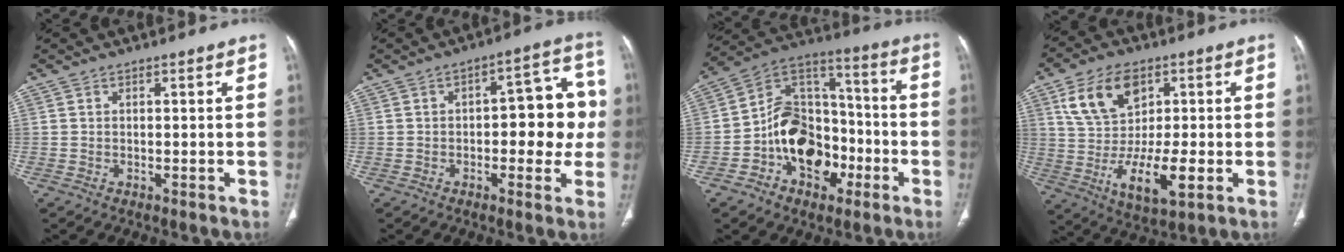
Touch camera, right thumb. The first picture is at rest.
{"total": 12.2, "force": [-0.4, 6.1, 10.5], "torque": [-0.081, 0.036, -0.009]}
{"total": 17.2, "force": [-5.7, 12.5, 10.4], "torque": [-0.125, 0.064, -0.096]}
{"total": 16.1, "force": [1.9, 9.1, 13.2], "torque": [-0.219, -0.011, 0.040]}